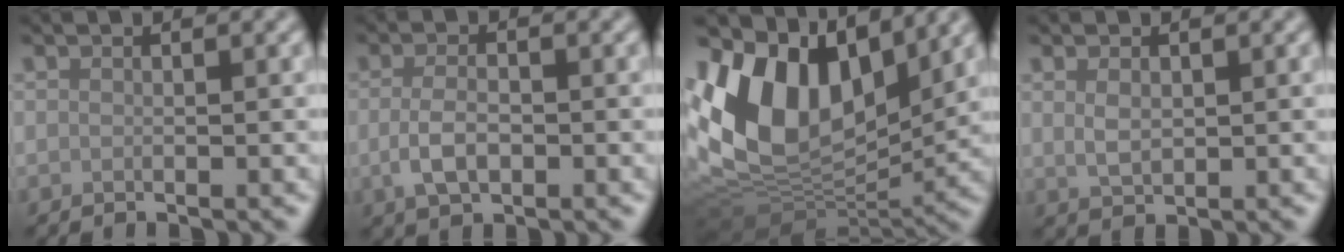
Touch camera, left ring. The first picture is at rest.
{"total": 3.0, "force": [-0.6, 1.7, 2.5], "torque": [-0.052, -0.004, -0.011]}
{"total": 13.7, "force": [3.6, 8.7, 9.9], "torque": [-0.200, 0.008, 0.066]}
{"total": 1.8, "force": [0.6, 1.1, 1.3], "torque": [-0.028, -0.003, 0.016]}